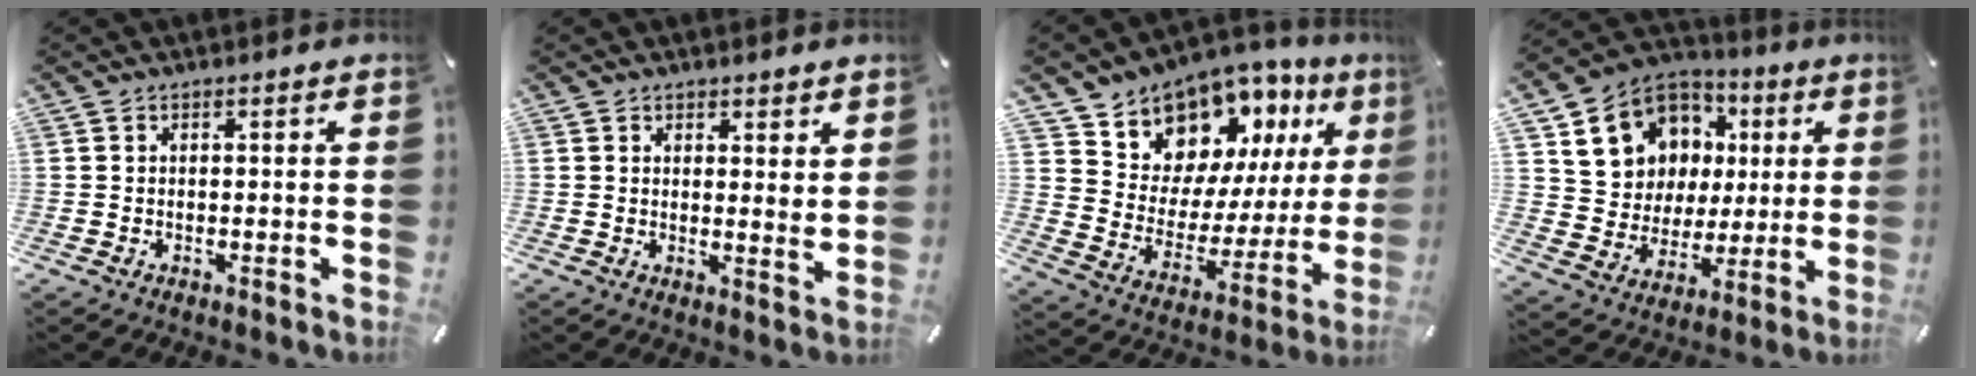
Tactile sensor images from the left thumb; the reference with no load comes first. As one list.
[{"total": 3.0, "force": [2.4, 1.5, 0.9], "torque": [-0.006, -0.014, 0.042]}, {"total": 11.6, "force": [9.6, 6.5, 0.2], "torque": [-0.020, -0.117, 0.175]}, {"total": 14.2, "force": [4.9, 12.7, 3.8], "torque": [-0.075, -0.024, 0.110]}]